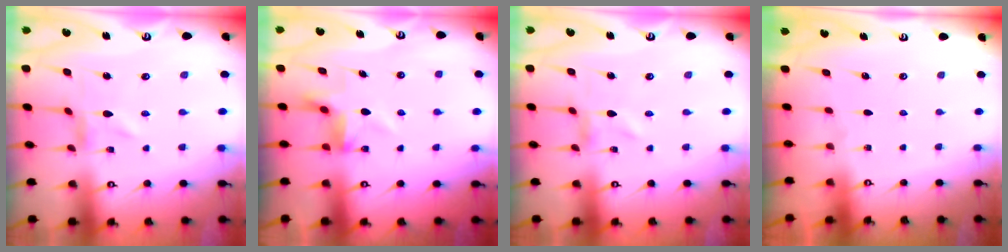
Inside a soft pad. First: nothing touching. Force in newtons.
{"total": 4.6, "press": 4.6, "slide": 0.1}
{"total": 0.0}
{"total": 0.0}